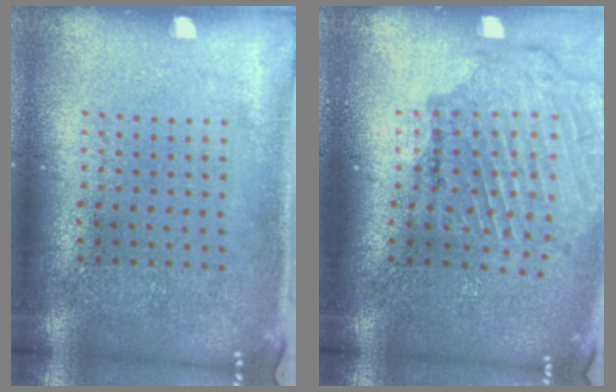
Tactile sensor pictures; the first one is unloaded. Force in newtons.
{"total": 1.7, "press": 1.7, "slide": 0.1}